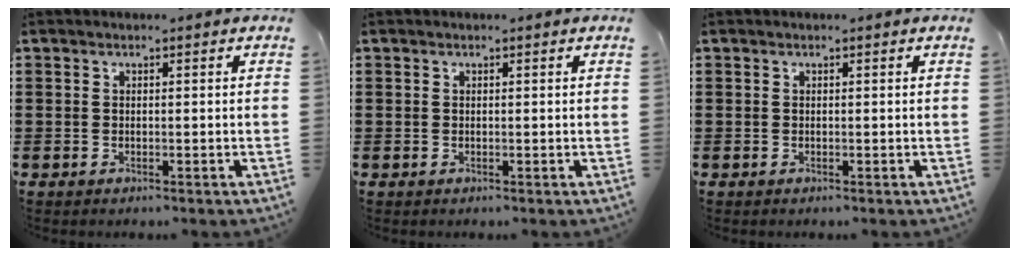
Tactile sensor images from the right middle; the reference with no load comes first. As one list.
[{"total": 0.0}, {"total": 0.0}]